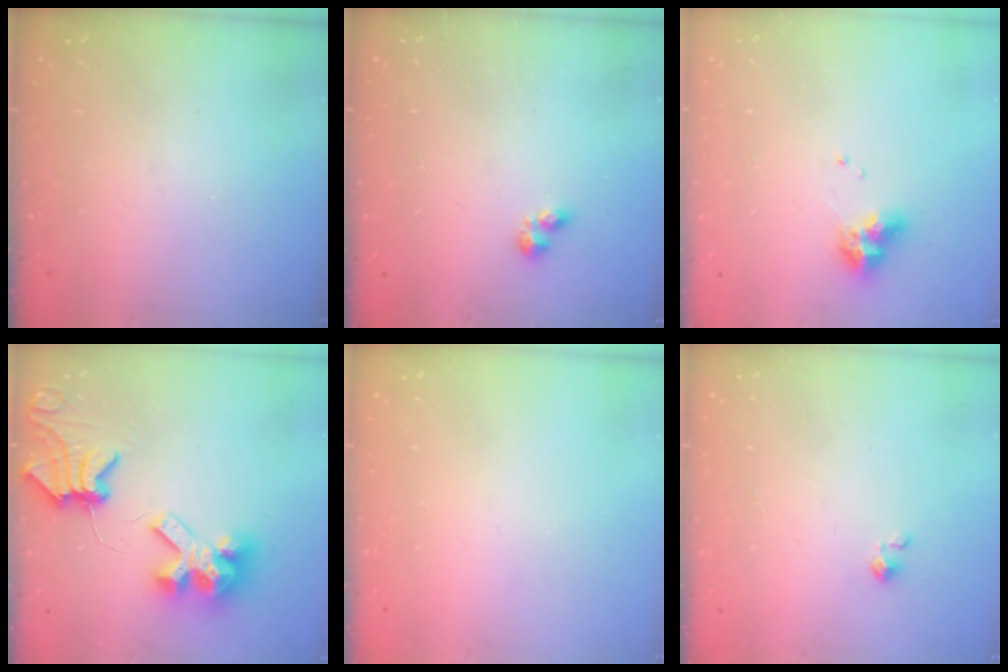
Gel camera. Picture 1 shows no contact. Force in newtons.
{"total": 2.2, "press": 2.2, "slide": 0.3}
{"total": 8.2, "press": 8.1, "slide": 1.1}
{"total": 13.0, "press": 12.9, "slide": 1.4}
{"total": 0.0}
{"total": 1.6, "press": 1.6, "slide": 0.2}